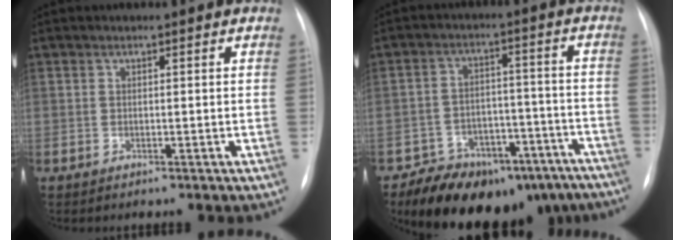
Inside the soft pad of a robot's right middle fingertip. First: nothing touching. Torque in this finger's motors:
{"motor_torque": [1.08, -1.06, 0.26, 0.10]}